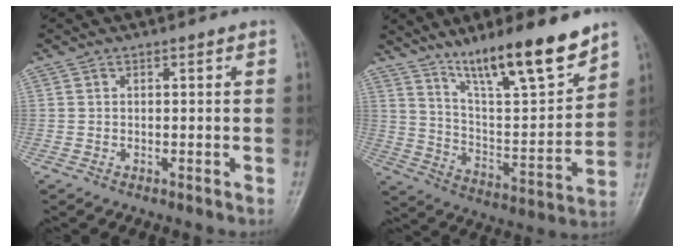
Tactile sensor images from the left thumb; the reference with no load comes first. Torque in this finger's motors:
{"motor_torque": [1.40, 1.38, 1.49, -1.28, 0.12]}